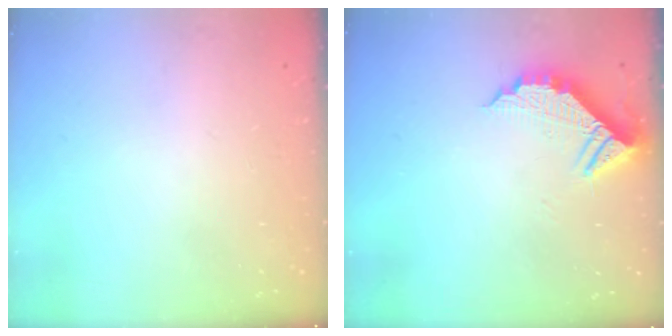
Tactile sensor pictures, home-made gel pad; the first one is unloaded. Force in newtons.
{"total": 8.9, "press": 8.9, "slide": 0.9}